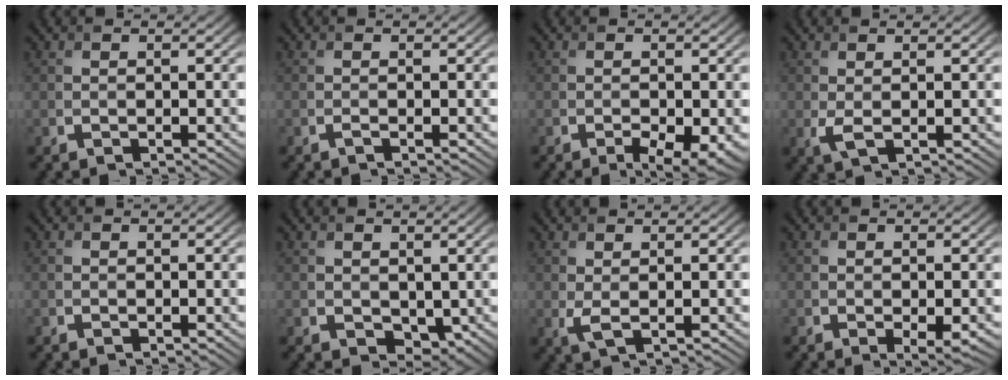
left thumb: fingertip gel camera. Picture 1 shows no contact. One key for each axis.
{"total": 0.7, "fx": -0.4, "fy": 0.0, "fz": 0.5, "tx": -0.011, "ty": -0.001, "tz": -0.009}
{"total": 4.4, "fx": -2.3, "fy": 1.4, "fz": 3.5, "tx": -0.050, "ty": -0.005, "tz": -0.022}
{"total": 1.7, "fx": 0.3, "fy": 0.6, "fz": 1.6, "tx": -0.042, "ty": -0.002, "tz": 0.008}
{"total": 0.0}
{"total": 2.4, "fx": 0.6, "fy": 1.6, "fz": 1.6, "tx": -0.031, "ty": -0.009, "tz": 0.016}
{"total": 1.9, "fx": 0.7, "fy": 0.6, "fz": 1.7, "tx": -0.044, "ty": 0.000, "tz": 0.015}
{"total": 1.7, "fx": -0.5, "fy": 0.3, "fz": 1.6, "tx": -0.029, "ty": -0.007, "tz": -0.007}